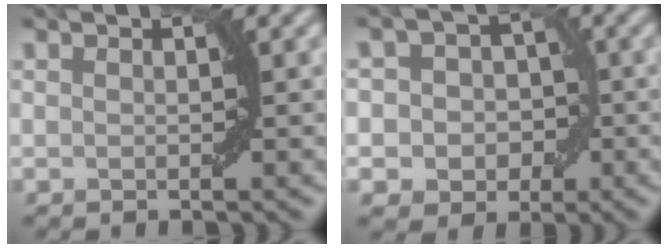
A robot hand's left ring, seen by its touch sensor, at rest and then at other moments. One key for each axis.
{"total": 5.9, "fx": 0.0, "fy": 5.4, "fz": 2.4, "tx": -0.011, "ty": 0.034, "tz": -0.031}